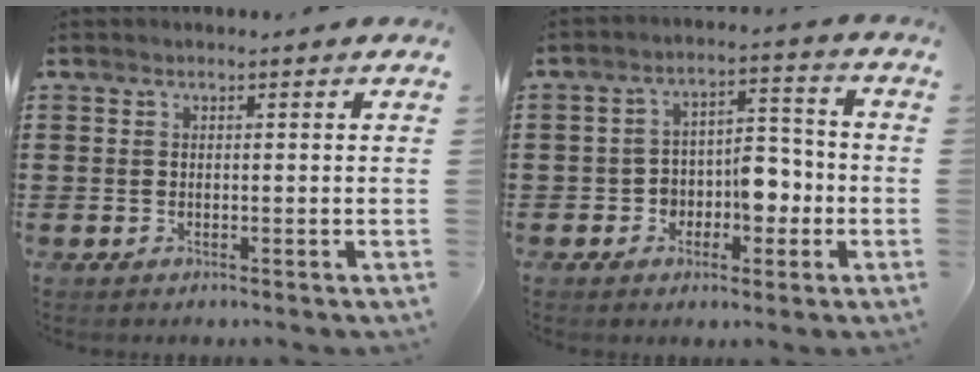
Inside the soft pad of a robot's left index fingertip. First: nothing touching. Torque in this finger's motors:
{"motor_torque": [1.16, 0.52, 0.39, 0.10]}